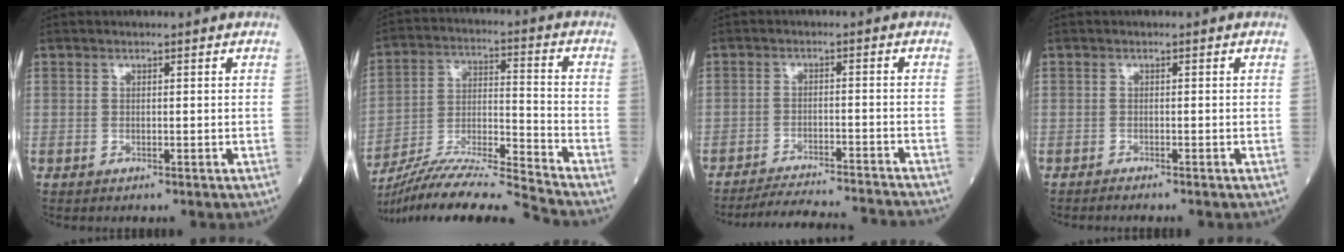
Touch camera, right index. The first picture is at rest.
{"total": 16.0, "force": [-14.7, -2.0, 5.9], "torque": [-0.107, 0.004, -0.261]}
{"total": 13.2, "force": [-12.8, -0.3, 3.2], "torque": [-0.043, -0.006, -0.177]}
{"total": 1.3, "force": [-1.2, -0.1, 0.6], "torque": [-0.011, 0.001, -0.014]}